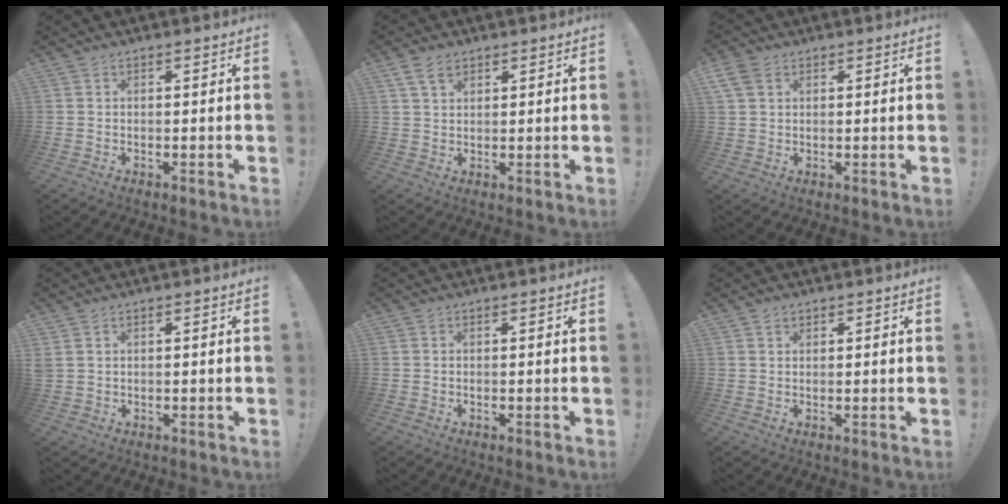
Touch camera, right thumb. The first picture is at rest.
{"total": 5.0, "force": [2.9, 2.9, 2.8], "torque": [-0.048, -0.006, 0.055]}
{"total": 5.3, "force": [2.7, 3.4, 3.0], "torque": [-0.055, 0.000, 0.055]}
{"total": 1.6, "force": [0.8, 1.0, 0.9], "torque": [-0.026, 0.005, 0.017]}
{"total": 0.0}
{"total": 1.2, "force": [0.9, 0.7, 0.4], "torque": [-0.002, -0.002, 0.017]}